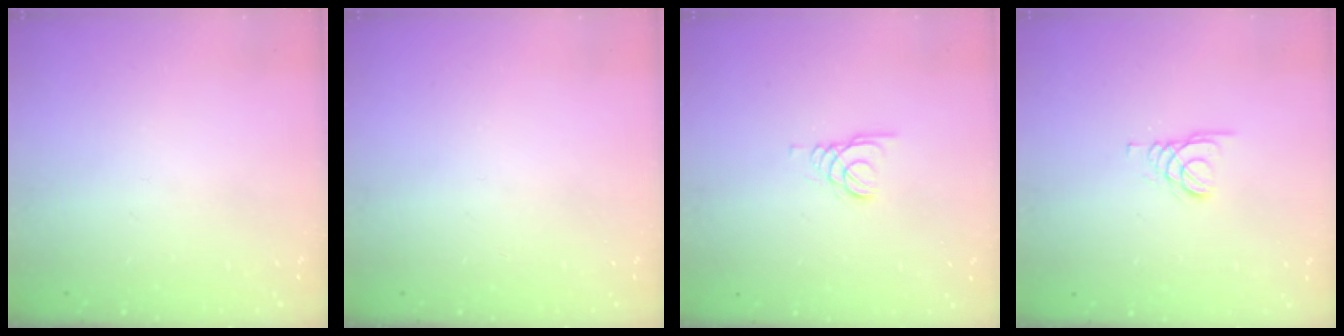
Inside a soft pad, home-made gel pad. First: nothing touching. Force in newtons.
{"total": 0.0}
{"total": 1.5, "press": 1.5, "slide": 0.1}
{"total": 1.8, "press": 1.8, "slide": 0.2}